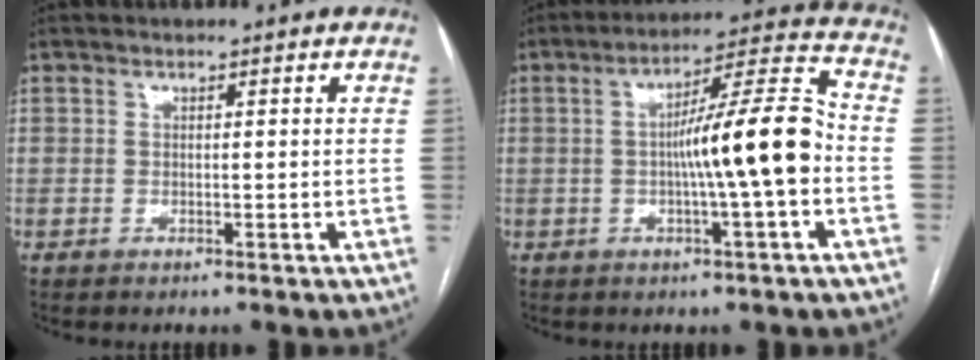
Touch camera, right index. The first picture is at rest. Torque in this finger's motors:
{"motor_torque": [1.03, -0.28, 0.66, 0.20]}